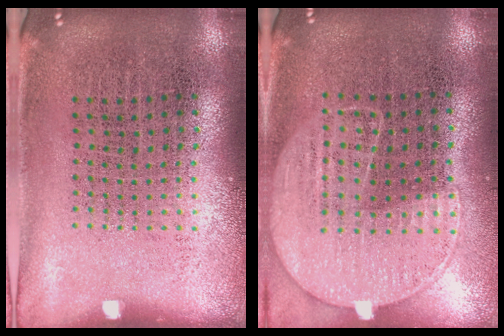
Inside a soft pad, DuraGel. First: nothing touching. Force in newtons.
{"total": 1.3, "press": 1.1, "slide": 0.6}